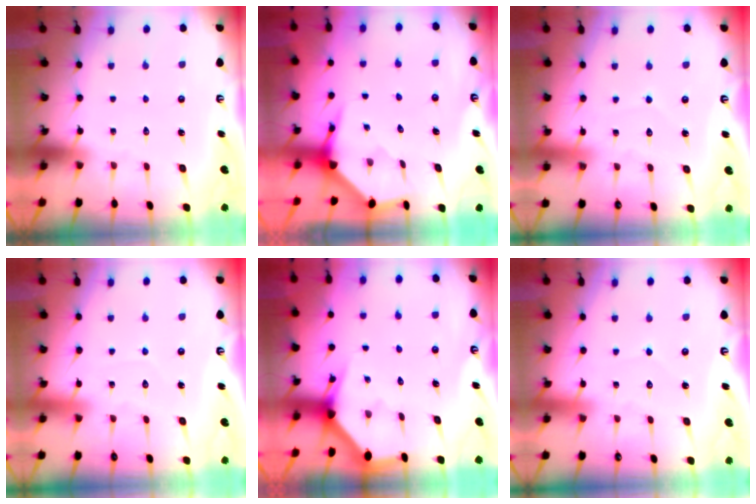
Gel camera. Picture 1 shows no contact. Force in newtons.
{"total": 4.0, "press": 3.9, "slide": 0.4}
{"total": 3.4, "press": 3.4, "slide": 0.3}
{"total": 3.9, "press": 3.9, "slide": 0.3}
{"total": 2.9, "press": 2.9, "slide": 0.1}
{"total": 2.8, "press": 2.8, "slide": 0.3}